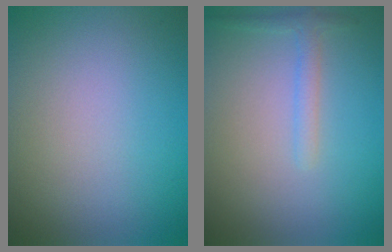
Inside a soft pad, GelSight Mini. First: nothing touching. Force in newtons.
{"total": 1.4, "press": 1.4, "slide": 0.1}